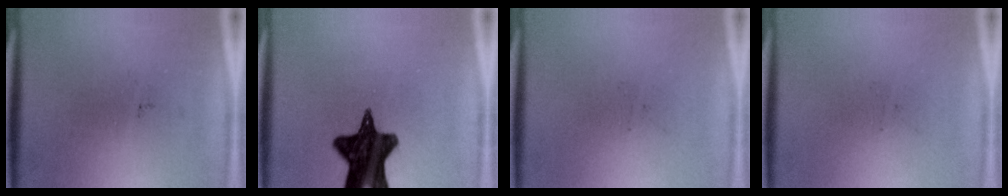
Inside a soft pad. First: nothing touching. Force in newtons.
{"total": 14.3}
{"total": 0.0}
{"total": 0.0}